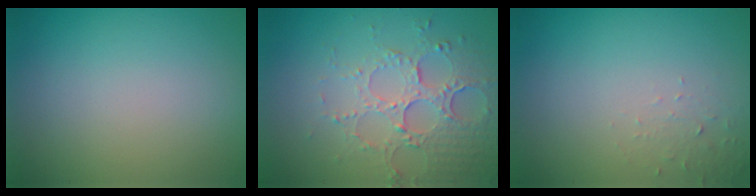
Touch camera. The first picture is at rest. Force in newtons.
{"total": 5.4, "press": 3.9, "slide": 3.7}
{"total": 1.2, "press": 1.2, "slide": 0.1}